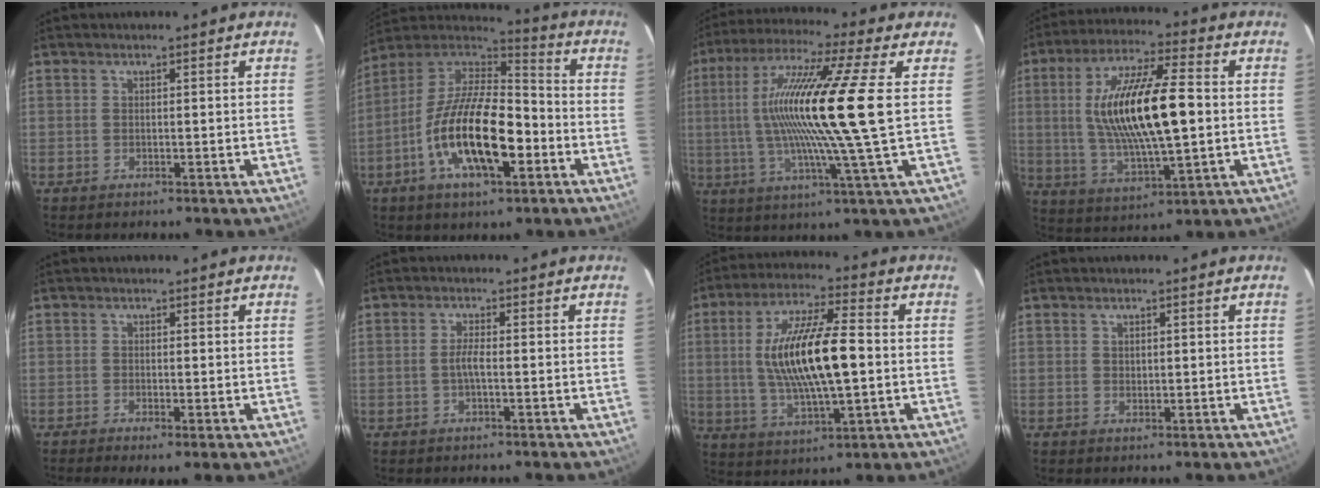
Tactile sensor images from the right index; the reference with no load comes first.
{"total": 19.5, "force": [-6.5, 7.9, 16.6], "torque": [-0.320, -0.011, -0.122]}
{"total": 18.9, "force": [1.4, -1.2, 18.8], "torque": [-0.336, -0.004, 0.019]}
{"total": 18.5, "force": [1.0, 5.2, 17.8], "torque": [-0.329, 0.003, 0.025]}
{"total": 1.6, "force": [-0.7, 0.3, 1.4], "torque": [-0.027, -0.009, -0.010]}
{"total": 2.1, "force": [-0.6, 0.3, 2.0], "torque": [-0.041, 0.000, -0.012]}
{"total": 16.8, "force": [0.3, 4.7, 16.1], "torque": [-0.302, 0.002, 0.010]}
{"total": 1.1, "force": [0.4, 0.9, 0.4], "torque": [-0.004, 0.002, 0.008]}